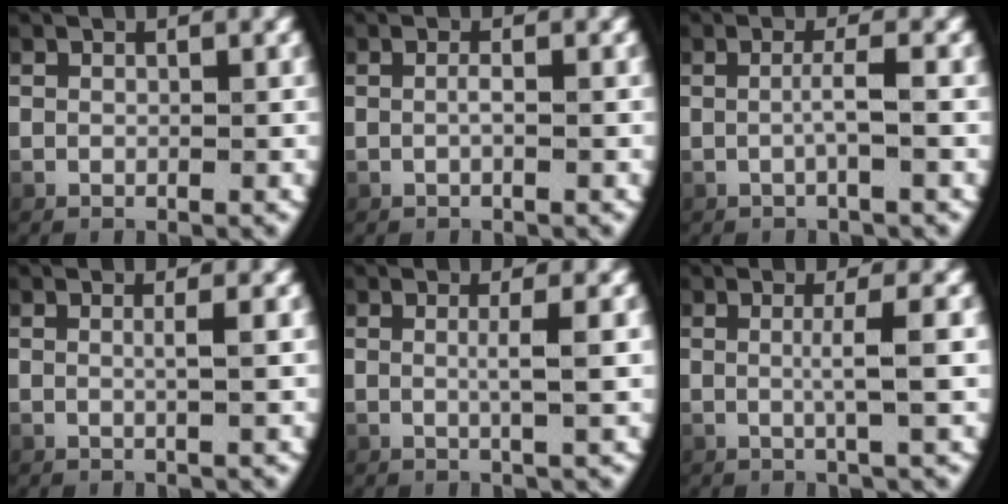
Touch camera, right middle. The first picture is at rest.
{"total": 0.8, "force": [-0.3, -0.2, 0.7], "torque": [-0.019, -0.002, -0.001]}
{"total": 1.5, "force": [-0.4, -0.5, 1.4], "torque": [-0.032, 0.002, -0.004]}
{"total": 1.2, "force": [0.2, -0.6, 1.1], "torque": [-0.021, -0.003, 0.008]}
{"total": 1.9, "force": [0.5, -0.6, 1.8], "torque": [-0.035, -0.002, 0.011]}
{"total": 2.4, "force": [0.4, -0.6, 2.2], "torque": [-0.045, 0.000, 0.010]}